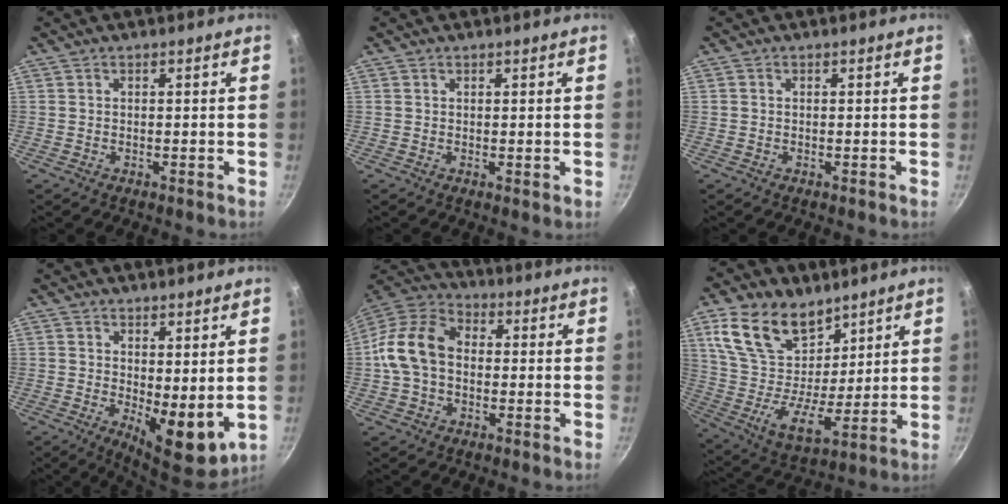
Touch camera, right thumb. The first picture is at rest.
{"total": 0.6, "force": [0.4, 0.3, 0.4], "torque": [-0.004, -0.005, 0.004]}
{"total": 0.0}
{"total": 8.8, "force": [1.0, 3.9, 7.8], "torque": [-0.092, -0.023, 0.024]}
{"total": 12.4, "force": [-0.5, 9.0, 8.5], "torque": [-0.140, 0.035, -0.029]}
{"total": 19.2, "force": [10.8, 11.8, 10.6], "torque": [-0.176, -0.059, 0.204]}